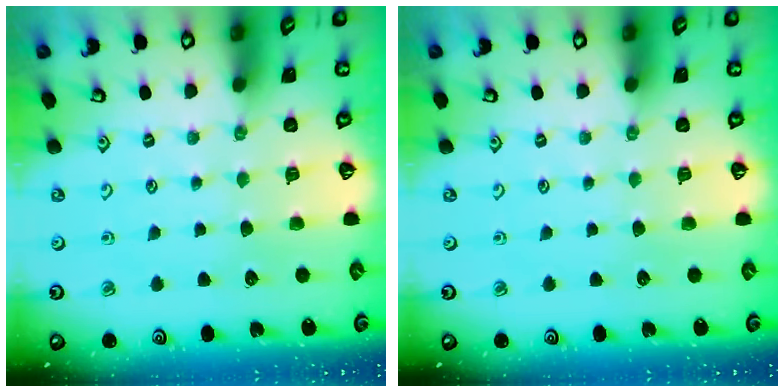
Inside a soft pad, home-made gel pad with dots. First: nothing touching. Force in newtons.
{"total": 0.0}